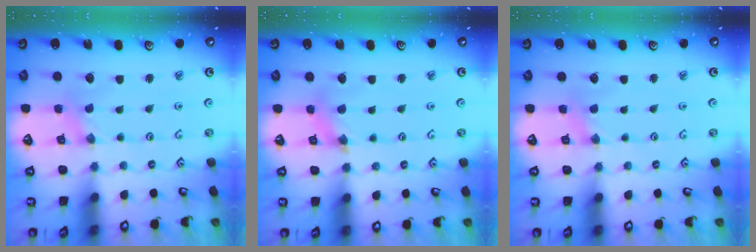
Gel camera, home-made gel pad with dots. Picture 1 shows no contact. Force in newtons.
{"total": 3.9, "press": 3.9, "slide": 0.4}
{"total": 2.5, "press": 2.4, "slide": 0.4}